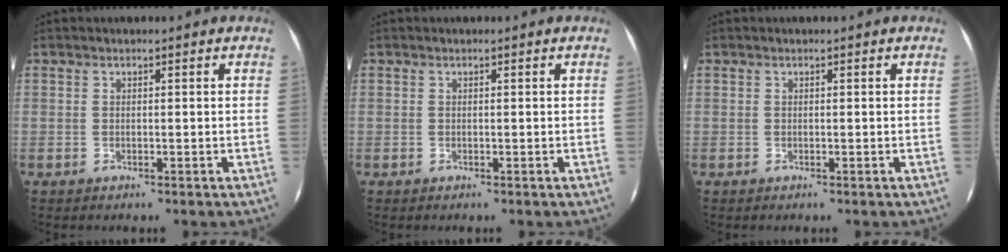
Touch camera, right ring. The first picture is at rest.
{"total": 0.0}
{"total": 0.0}